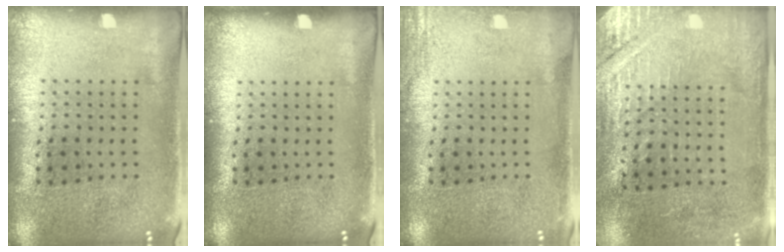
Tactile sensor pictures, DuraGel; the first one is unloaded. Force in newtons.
{"total": 0.0}
{"total": 1.8, "press": 1.8, "slide": 0.2}
{"total": 2.8, "press": 2.7, "slide": 0.8}